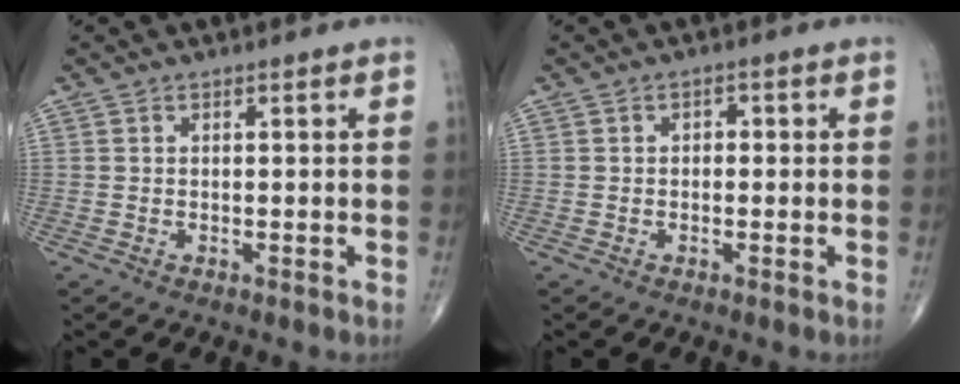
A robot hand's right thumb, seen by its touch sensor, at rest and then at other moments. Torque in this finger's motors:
{"motor_torque": [0.07, -0.42, -0.07, 0.40, 0.01]}